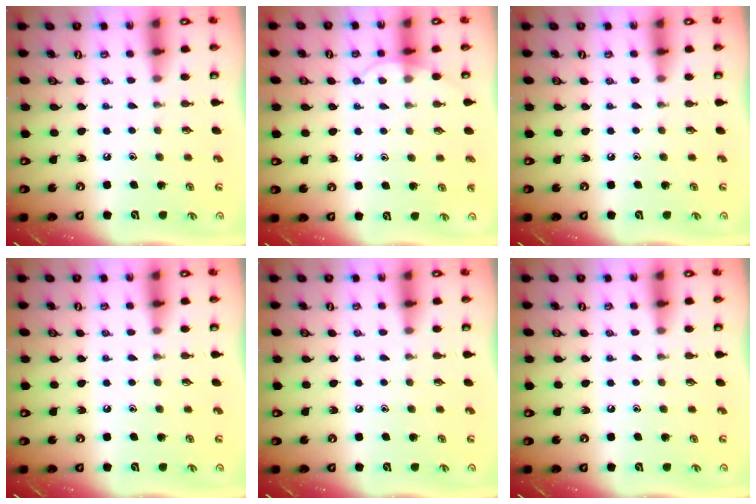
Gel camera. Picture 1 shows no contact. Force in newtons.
{"total": 5.4, "press": 5.4, "slide": 0.5}
{"total": 0.0}
{"total": 0.0}
{"total": 0.0}
{"total": 0.0}